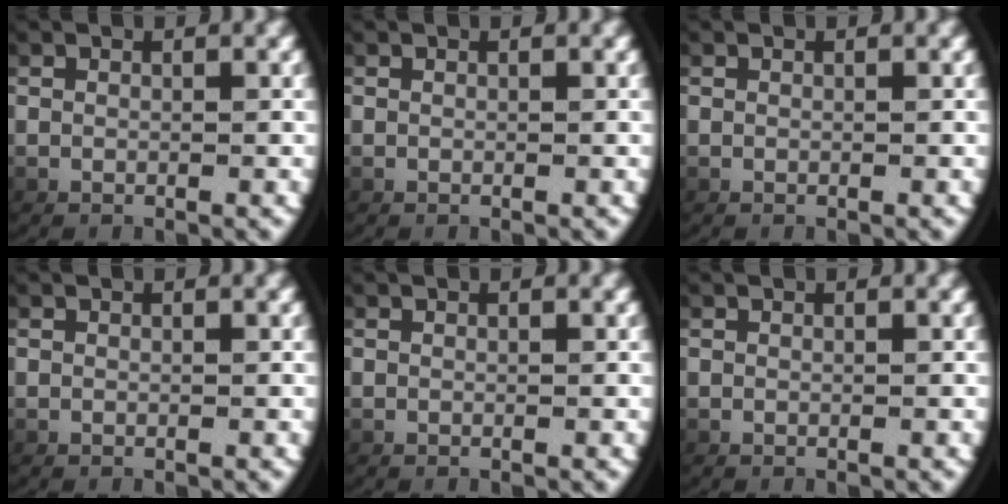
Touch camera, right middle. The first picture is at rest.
{"total": 0.0}
{"total": 0.0}
{"total": 0.0}
{"total": 0.0}
{"total": 0.0}